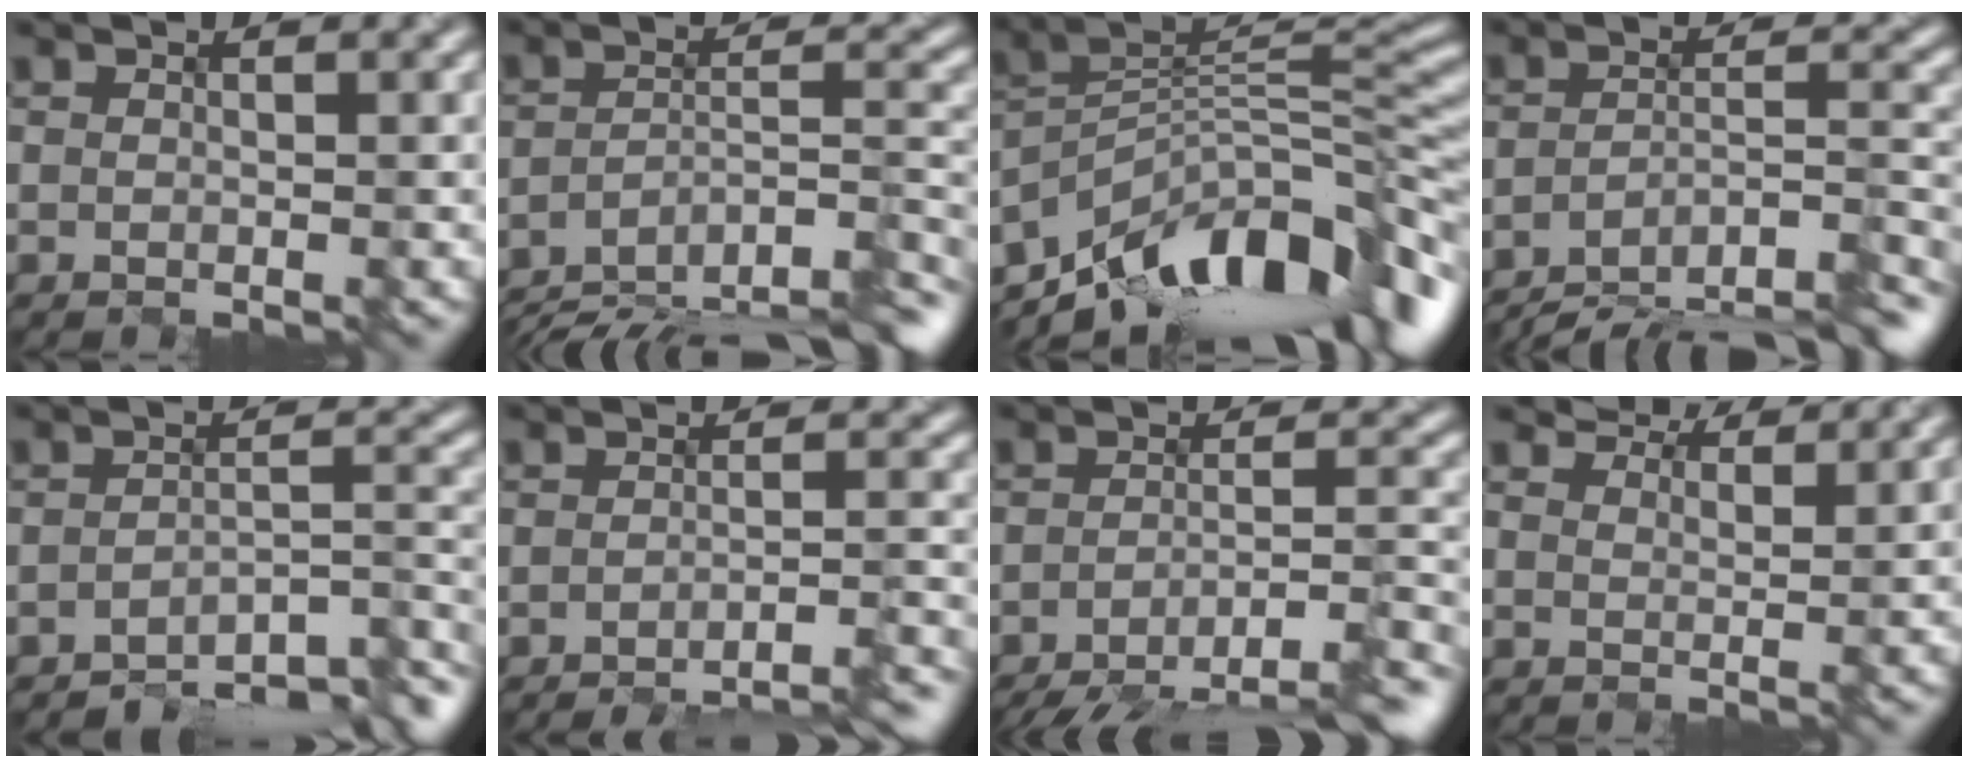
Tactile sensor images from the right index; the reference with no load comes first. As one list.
[{"total": 11.2, "force": [-9.5, 2.5, 5.4], "torque": [-0.090, 0.001, -0.142]}, {"total": 11.8, "force": [-8.5, 4.7, 6.7], "torque": [-0.118, 0.031, -0.154]}, {"total": 9.8, "force": [-8.3, 2.0, 4.8], "torque": [-0.067, 0.007, -0.124]}, {"total": 7.1, "force": [-6.1, 1.2, 3.4], "torque": [-0.034, 0.000, -0.088]}, {"total": 6.8, "force": [-5.4, 0.8, 4.0], "torque": [-0.043, 0.010, -0.066]}, {"total": 10.3, "force": [-8.1, 1.9, 6.1], "torque": [-0.084, -0.004, -0.107]}, {"total": 5.8, "force": [5.7, 0.8, 1.0], "torque": [-0.034, 0.001, 0.084]}]